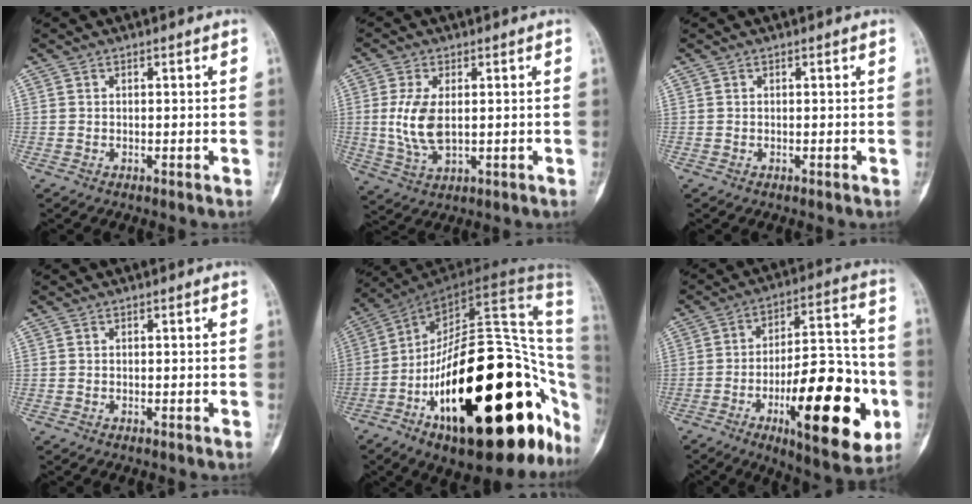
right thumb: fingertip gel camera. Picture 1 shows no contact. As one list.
[{"total": 8.2, "force": [0.6, 4.2, 7.0], "torque": [-0.151, -0.009, 0.019]}, {"total": 0.0}, {"total": 0.0}, {"total": 40.3, "force": [-10.3, 16.0, 35.5], "torque": [-0.436, 0.076, -0.152]}, {"total": 25.2, "force": [-8.2, 9.0, 22.0], "torque": [-0.296, 0.024, -0.113]}]